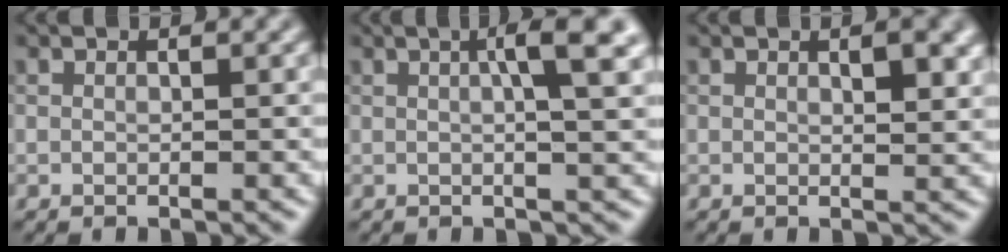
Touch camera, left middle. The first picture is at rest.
{"total": 4.9, "force": [1.3, 0.9, 4.7], "torque": [-0.063, 0.011, 0.018]}
{"total": 2.6, "force": [1.1, 0.9, 2.2], "torque": [-0.027, -0.002, 0.019]}